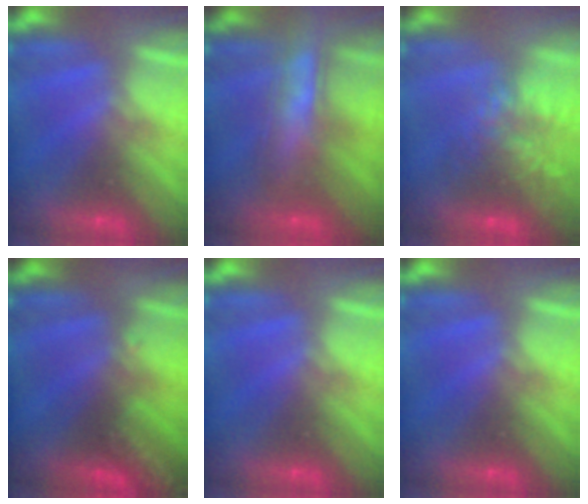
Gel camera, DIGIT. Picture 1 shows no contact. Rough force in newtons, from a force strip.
{"total": 6.2}
{"total": 10.5}
{"total": 2.8}
{"total": 0.0}
{"total": 0.0}